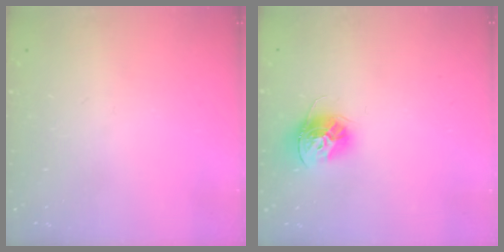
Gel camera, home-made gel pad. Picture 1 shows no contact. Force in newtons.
{"total": 12.1, "press": 12.1, "slide": 0.5}